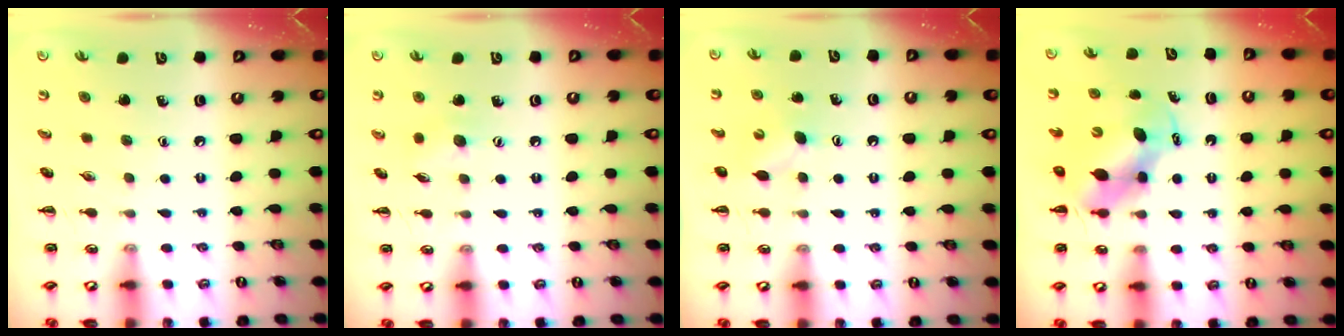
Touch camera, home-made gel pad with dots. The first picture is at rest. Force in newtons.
{"total": 6.0, "press": 5.8, "slide": 1.2}
{"total": 3.8, "press": 3.7, "slide": 0.8}
{"total": 5.8, "press": 5.8, "slide": 0.9}